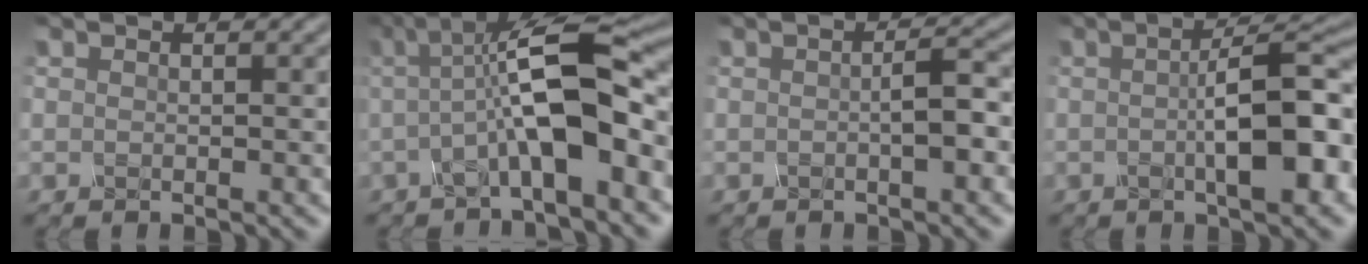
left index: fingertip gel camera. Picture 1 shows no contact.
{"total": 8.9, "force": [-0.5, 2.2, 8.6], "torque": [-0.135, 0.017, -0.019]}
{"total": 2.3, "force": [-0.4, 0.3, 2.2], "torque": [-0.039, 0.005, -0.009]}
{"total": 7.7, "force": [-0.7, 1.9, 7.5], "torque": [-0.105, 0.007, -0.014]}